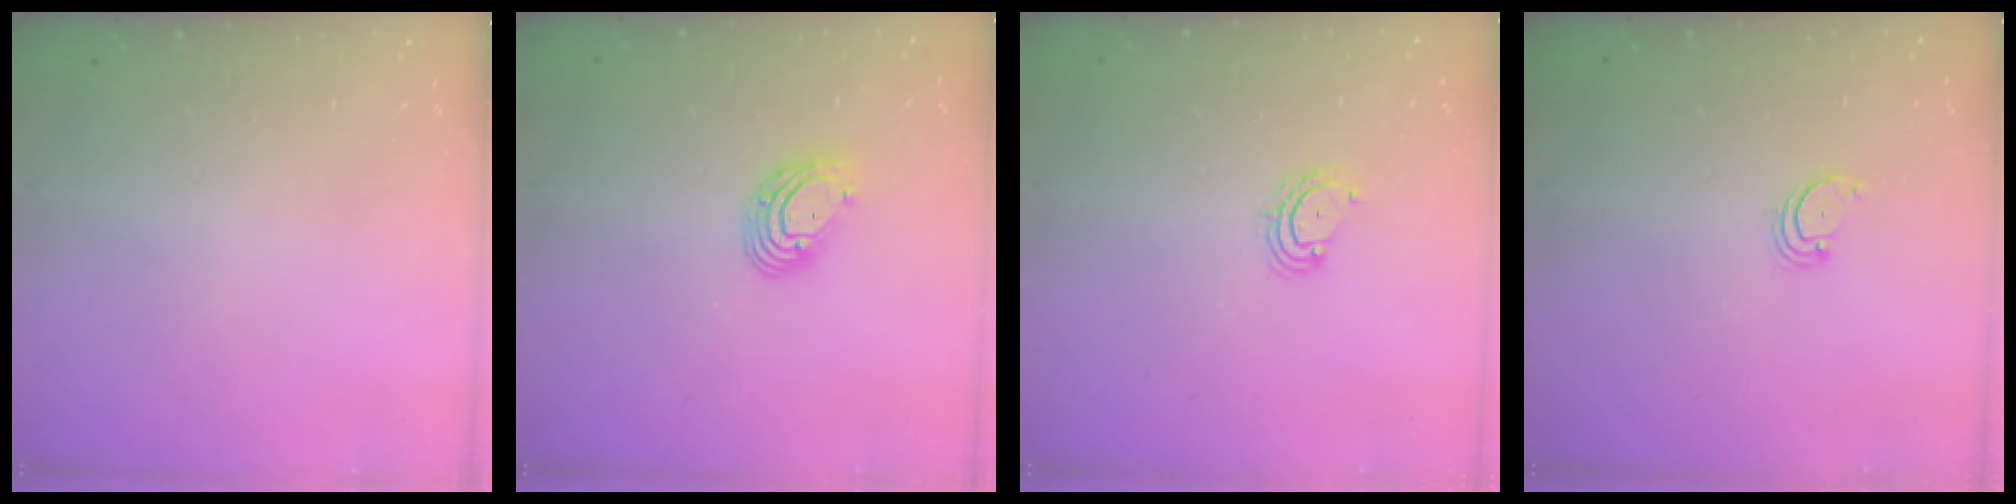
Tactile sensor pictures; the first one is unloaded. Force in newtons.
{"total": 8.8, "press": 8.6, "slide": 1.7}
{"total": 5.0, "press": 5.0, "slide": 0.4}
{"total": 2.2, "press": 2.2, "slide": 0.2}